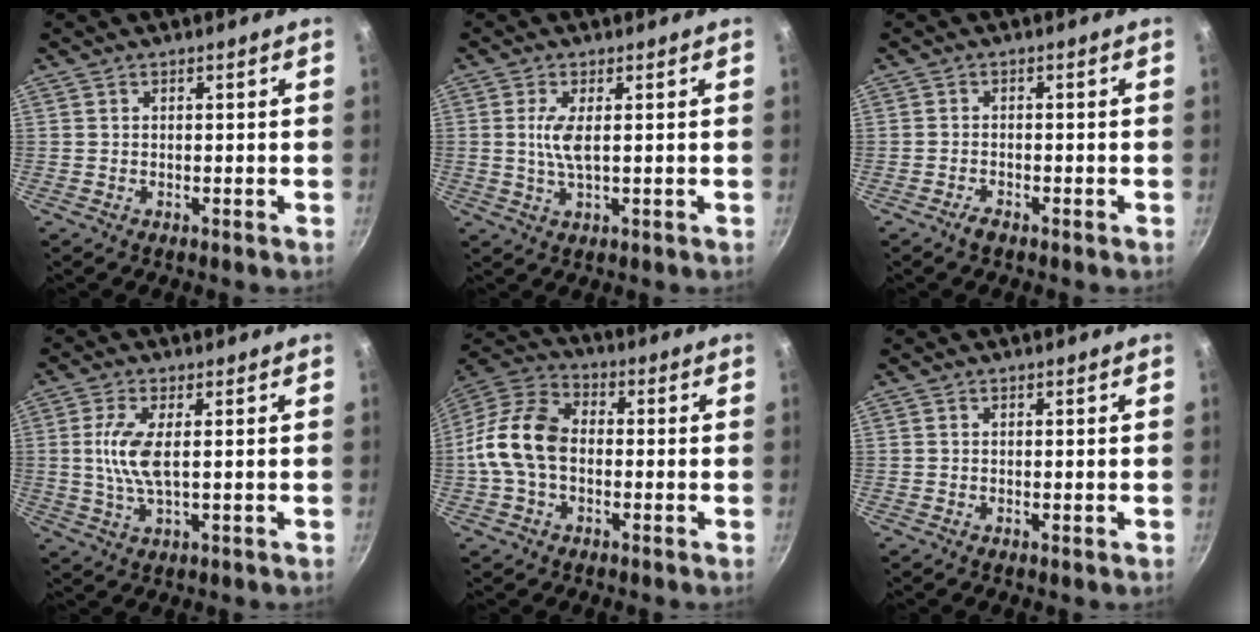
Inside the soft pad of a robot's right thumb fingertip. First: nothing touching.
{"total": 4.5, "force": [0.6, 1.3, 4.3], "torque": [-0.097, -0.002, 0.013]}
{"total": 1.8, "force": [-1.4, 0.6, 1.0], "torque": [-0.023, 0.013, -0.027]}
{"total": 7.1, "force": [0.7, 2.3, 6.6], "torque": [-0.149, -0.002, 0.013]}
{"total": 12.8, "force": [-1.2, 8.7, 9.4], "torque": [-0.163, 0.037, -0.043]}
{"total": 0.0}